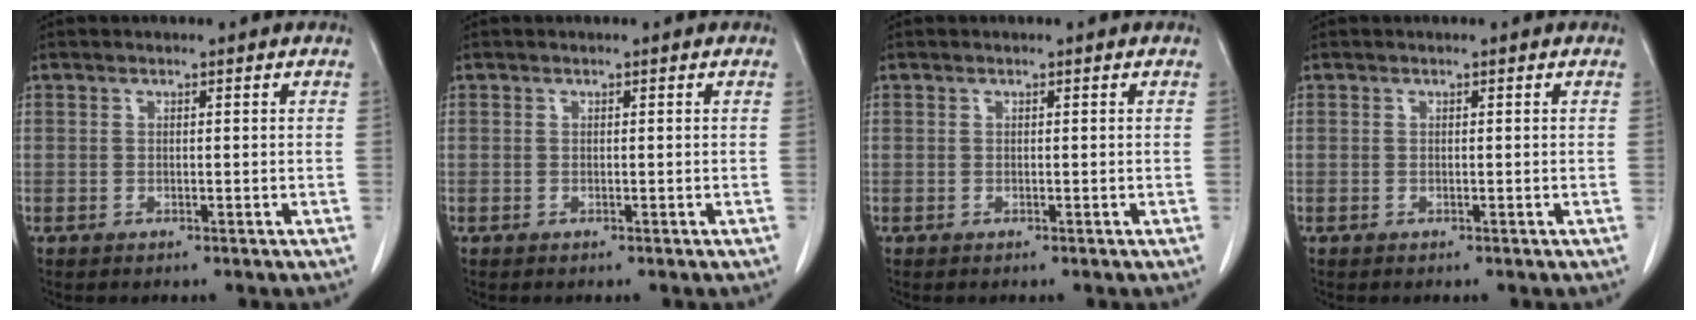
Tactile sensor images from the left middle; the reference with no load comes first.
{"total": 0.0}
{"total": 0.0}
{"total": 0.0}